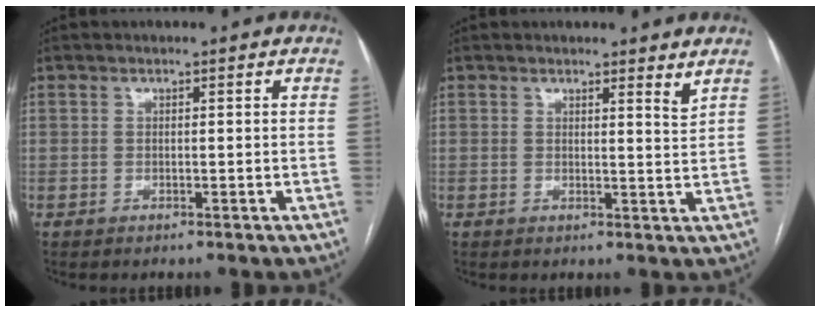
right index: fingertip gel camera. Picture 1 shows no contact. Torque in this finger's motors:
{"motor_torque": [-0.34, 0.00, -0.01, -0.01]}